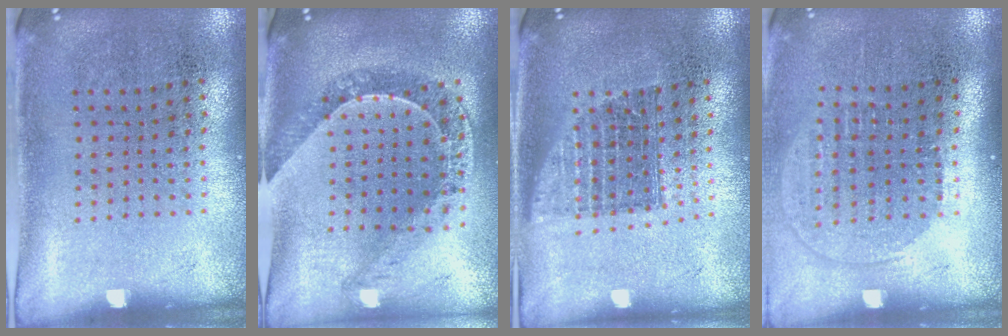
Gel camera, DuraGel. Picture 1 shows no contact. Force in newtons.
{"total": 1.1, "press": 1.0, "slide": 0.2}
{"total": 1.4, "press": 1.1, "slide": 0.8}
{"total": 1.4, "press": 1.1, "slide": 0.7}